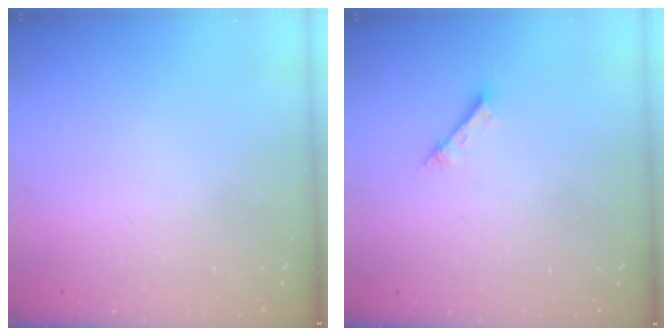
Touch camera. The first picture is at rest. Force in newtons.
{"total": 1.6, "press": 1.6, "slide": 0.2}